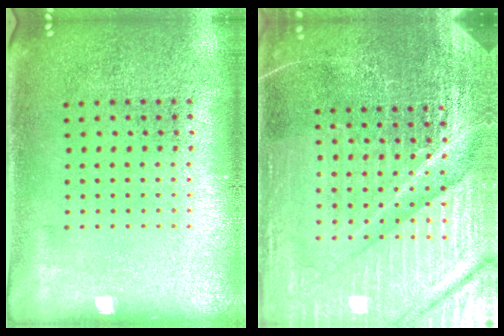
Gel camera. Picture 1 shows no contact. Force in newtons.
{"total": 5.8, "press": 5.3, "slide": 2.4}